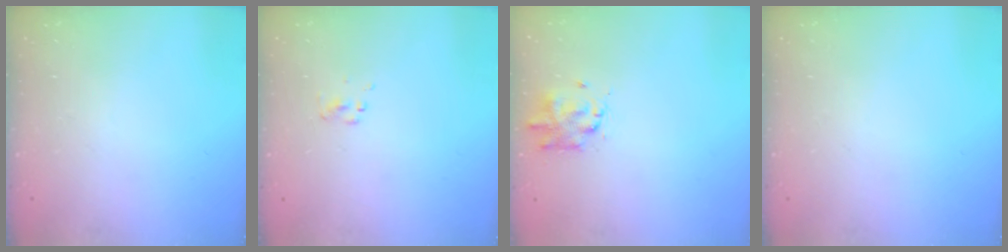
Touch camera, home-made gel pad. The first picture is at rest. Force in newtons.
{"total": 1.5, "press": 1.5, "slide": 0.2}
{"total": 2.0, "press": 1.9, "slide": 0.6}
{"total": 0.0}